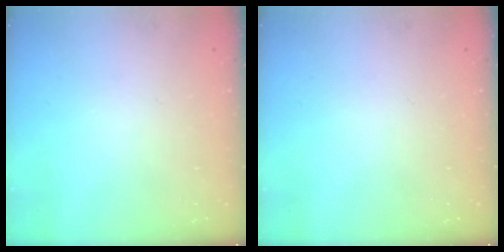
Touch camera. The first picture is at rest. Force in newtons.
{"total": 0.0}